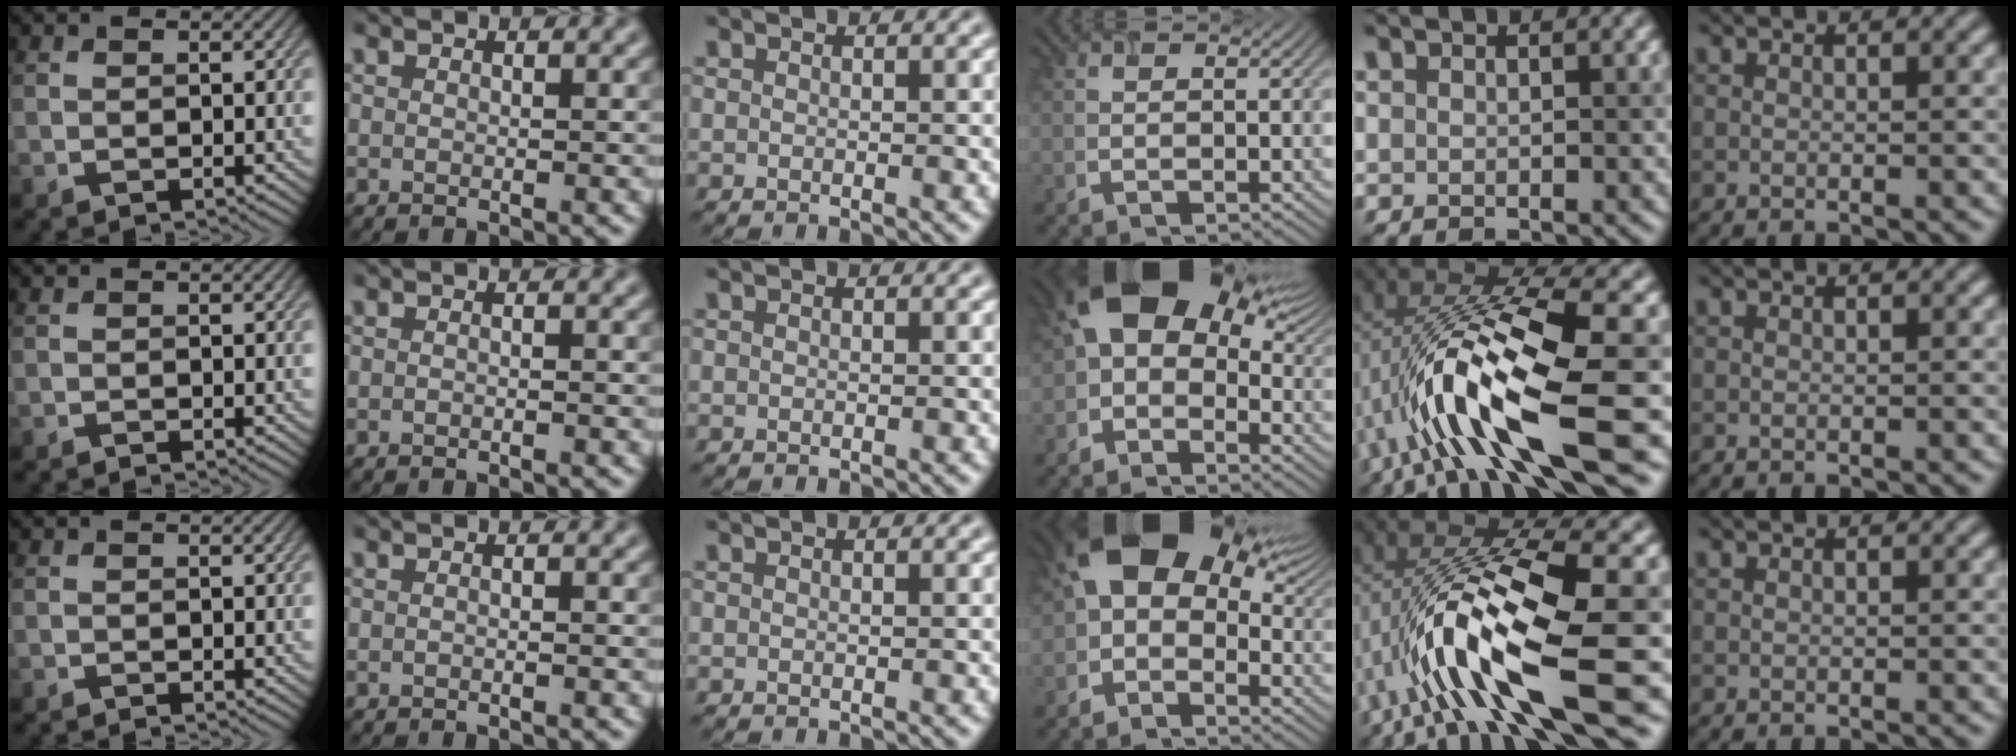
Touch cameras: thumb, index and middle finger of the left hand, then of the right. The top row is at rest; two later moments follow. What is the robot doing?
{"motion": "open", "object": "airpods case & airpods"}